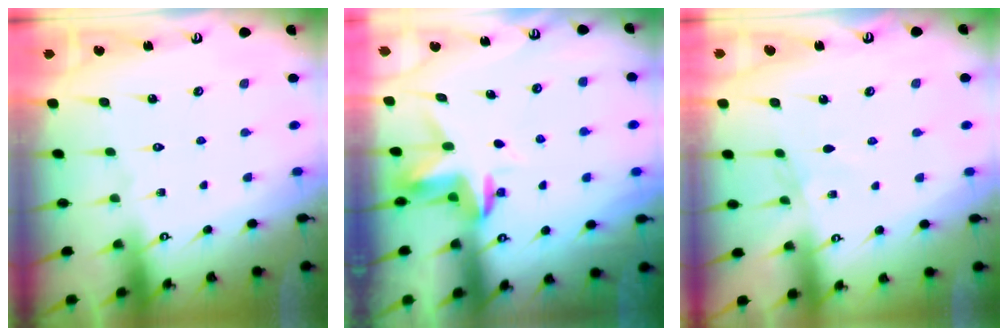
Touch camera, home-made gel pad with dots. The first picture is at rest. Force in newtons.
{"total": 3.5, "press": 3.5, "slide": 0.2}
{"total": 1.7, "press": 1.6, "slide": 0.4}